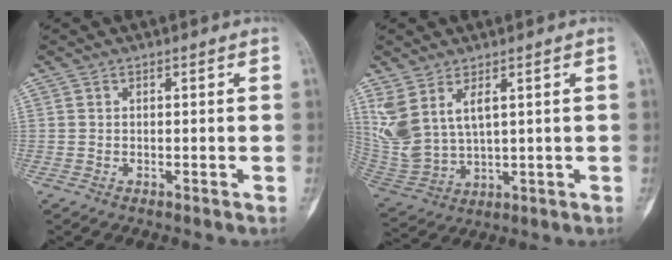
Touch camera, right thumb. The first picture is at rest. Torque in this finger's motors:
{"motor_torque": [-1.11, 1.32, 0.12, 0.05, 0.13]}